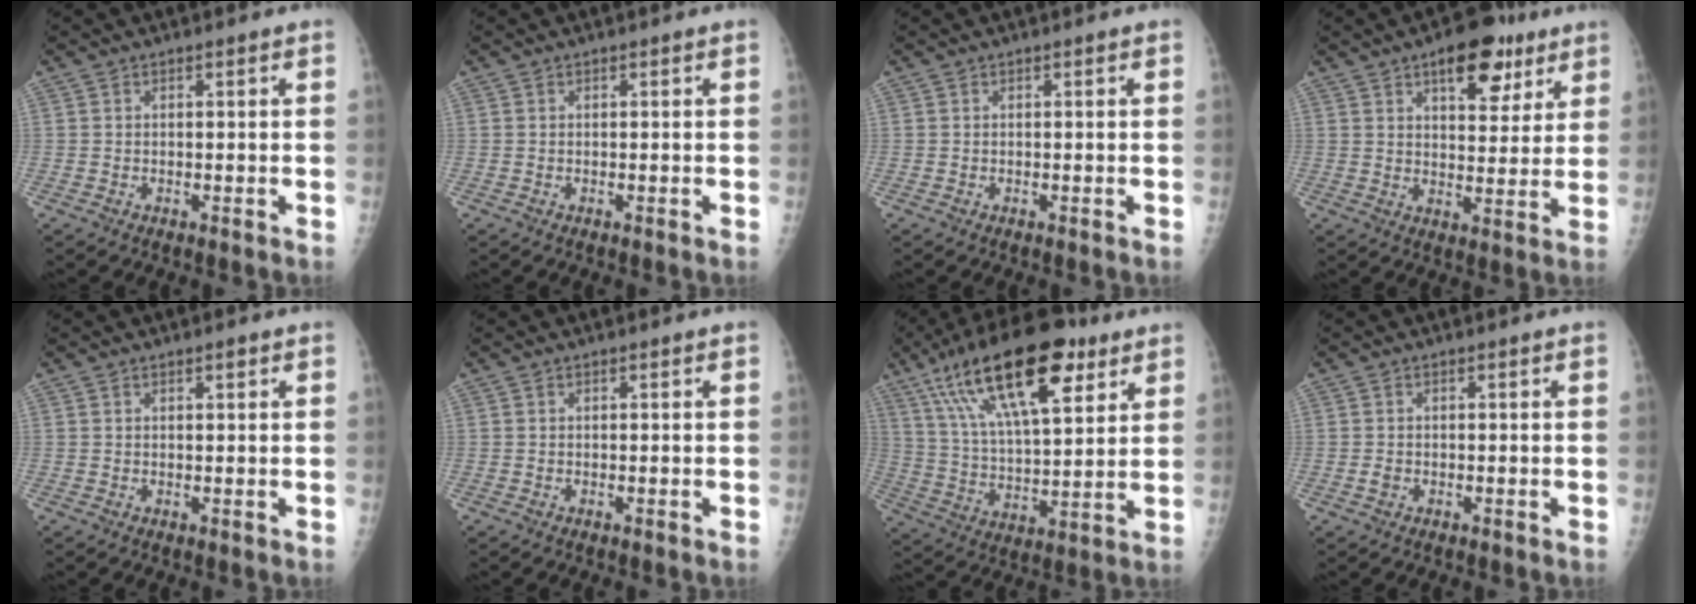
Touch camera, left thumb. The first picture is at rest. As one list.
[{"total": 0.0}, {"total": 0.0}, {"total": 12.0, "force": [6.8, 5.9, 7.8], "torque": [-0.071, -0.026, 0.094]}, {"total": 0.9, "force": [0.6, 0.3, 0.6], "torque": [-0.007, -0.002, 0.010]}, {"total": 0.0}, {"total": 24.1, "force": [12.8, 9.0, 18.3], "torque": [-0.301, -0.023, 0.221]}, {"total": 1.1, "force": [-0.3, 0.9, 0.6], "torque": [-0.009, 0.001, -0.004]}]